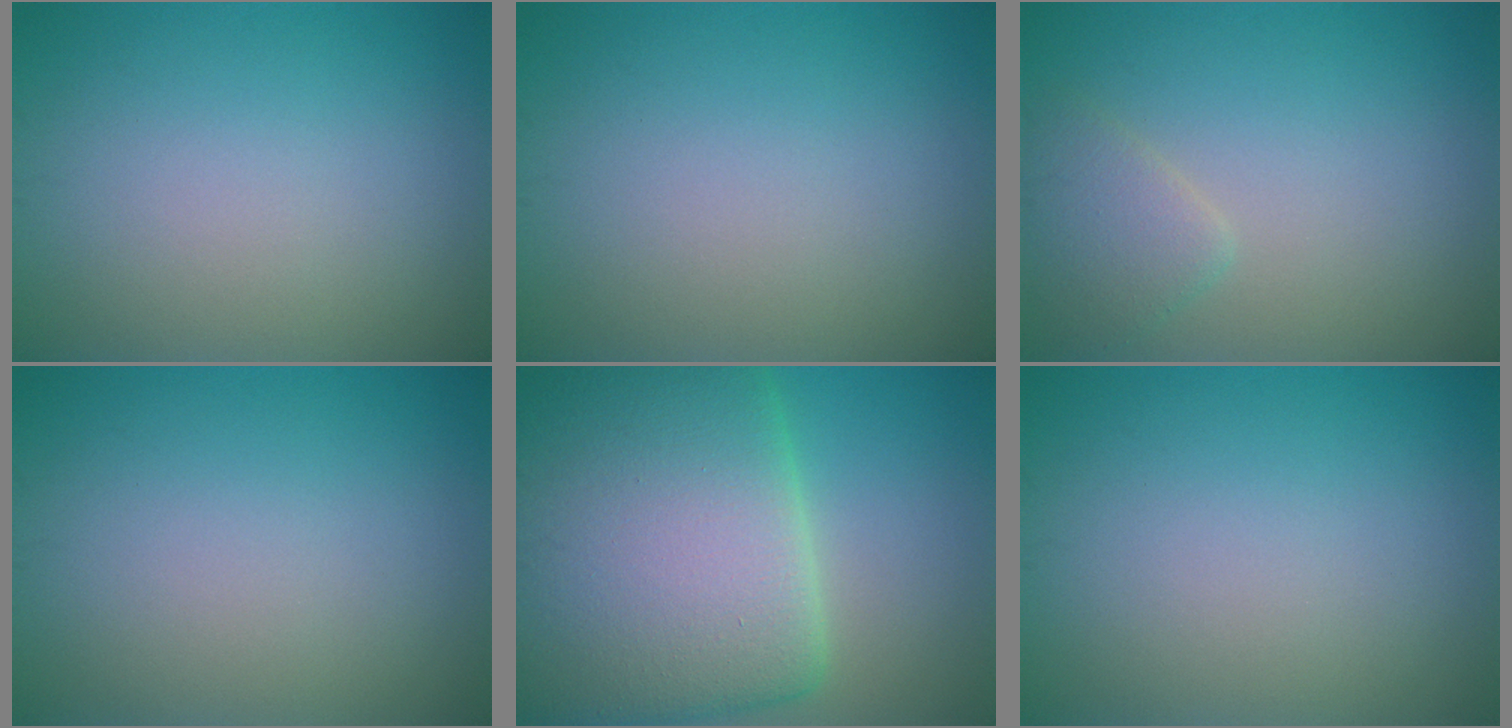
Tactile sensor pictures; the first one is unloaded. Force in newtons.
{"total": 0.0}
{"total": 2.2, "press": 2.2, "slide": 0.1}
{"total": 0.0}
{"total": 18.4, "press": 18.4, "slide": 0.7}
{"total": 0.0}